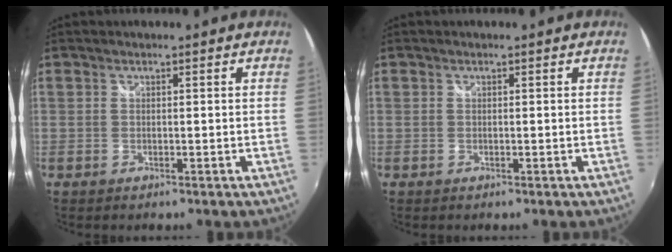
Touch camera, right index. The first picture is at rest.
{"total": 0.0}